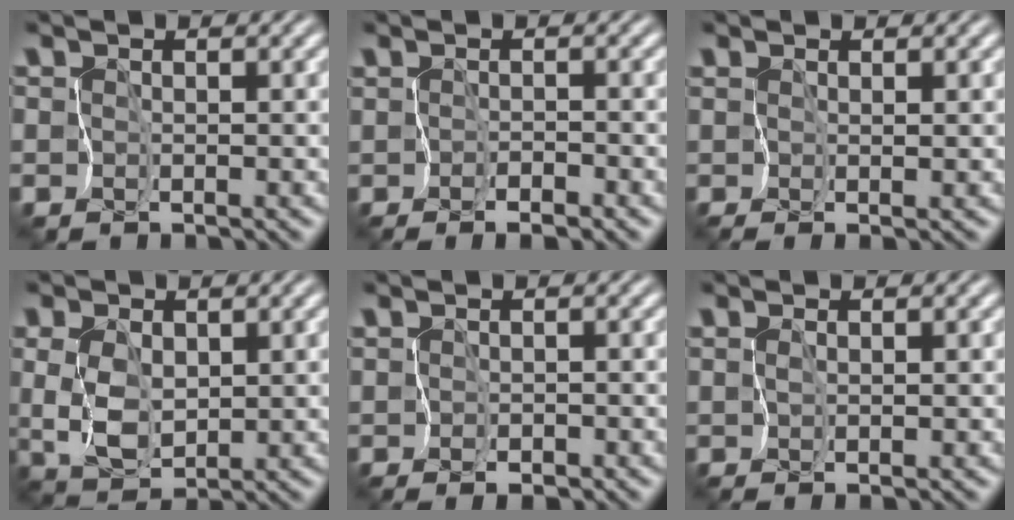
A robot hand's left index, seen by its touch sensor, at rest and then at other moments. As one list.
[{"total": 0.9, "force": [-0.7, -0.7, 0.2], "torque": [-0.013, 0.000, -0.015]}, {"total": 0.8, "force": [0.3, -0.7, -0.1], "torque": [-0.007, 0.001, 0.004]}, {"total": 3.3, "force": [0.5, 1.8, 2.7], "torque": [-0.070, -0.003, 0.014]}, {"total": 0.6, "force": [-0.2, -0.5, 0.2], "torque": [-0.012, -0.003, -0.007]}, {"total": 1.1, "force": [0.2, -1.1, -0.1], "torque": [-0.012, -0.001, 0.003]}]